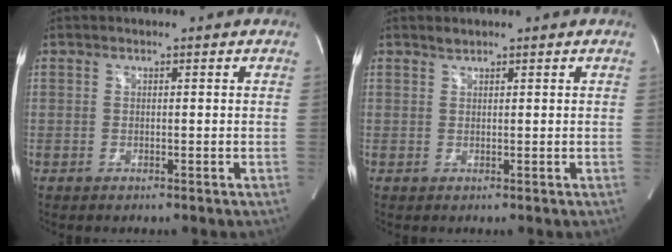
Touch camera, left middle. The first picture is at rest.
{"total": 0.7, "force": [0.7, 0.1, 0.0], "torque": [-0.008, 0.001, 0.016]}